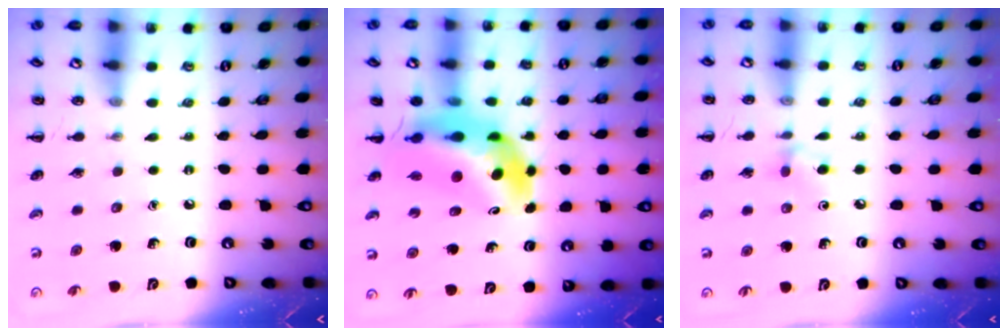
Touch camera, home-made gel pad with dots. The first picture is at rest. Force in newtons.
{"total": 10.7, "press": 10.2, "slide": 3.4}
{"total": 5.8, "press": 5.6, "slide": 1.6}